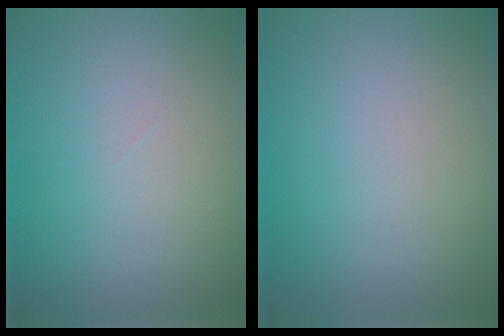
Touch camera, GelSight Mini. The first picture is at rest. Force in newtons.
{"total": 0.0}